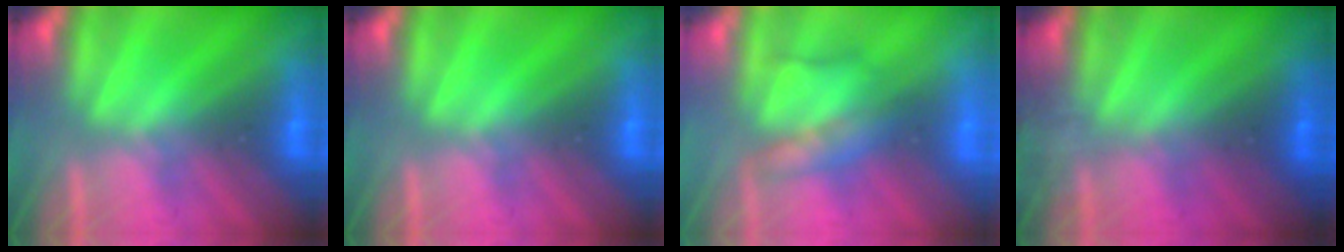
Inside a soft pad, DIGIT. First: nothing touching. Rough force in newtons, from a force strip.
{"total": 0.0}
{"total": 2.2}
{"total": 1.6}